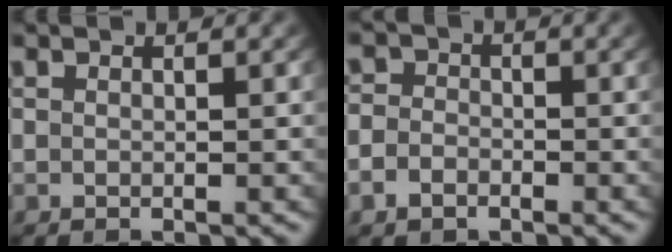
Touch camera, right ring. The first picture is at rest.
{"total": 3.5, "force": [-1.5, 3.1, 0.8], "torque": [-0.026, -0.014, -0.027]}